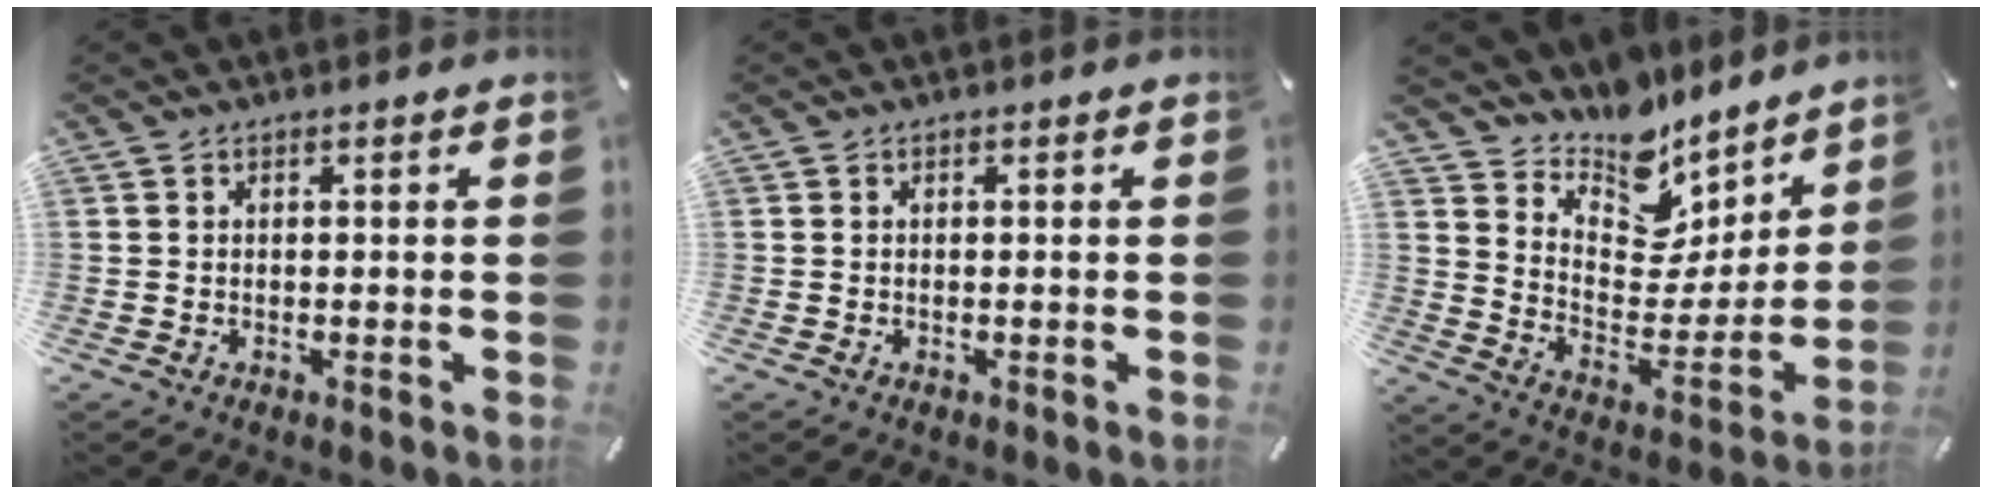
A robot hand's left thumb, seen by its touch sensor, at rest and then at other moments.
{"total": 0.0}
{"total": 13.6, "force": [12.1, 6.2, 0.7], "torque": [-0.006, -0.144, 0.216]}